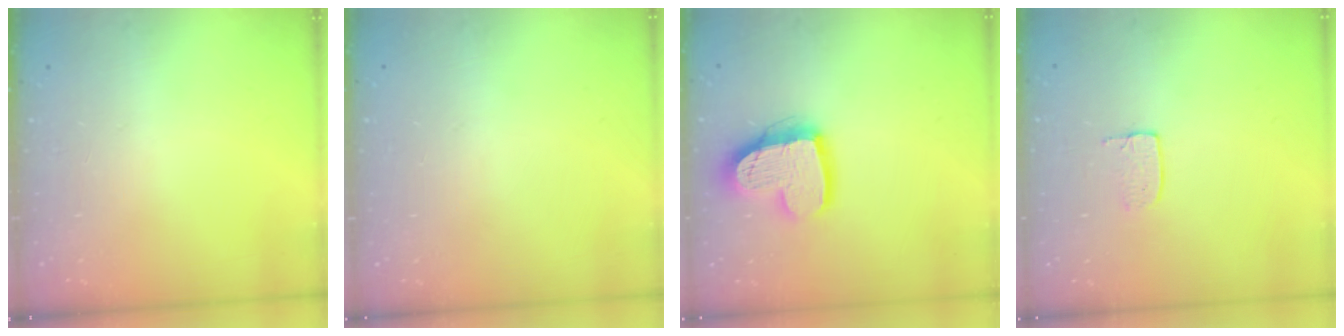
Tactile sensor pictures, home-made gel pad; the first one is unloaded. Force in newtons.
{"total": 0.0}
{"total": 14.9, "press": 14.8, "slide": 1.4}
{"total": 3.5, "press": 3.5, "slide": 0.2}